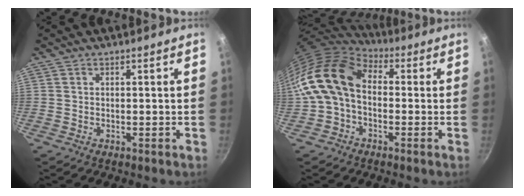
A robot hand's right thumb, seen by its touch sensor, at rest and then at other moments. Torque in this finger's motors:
{"motor_torque": [1.49, 2.57, 1.15, -1.06, 0.30]}